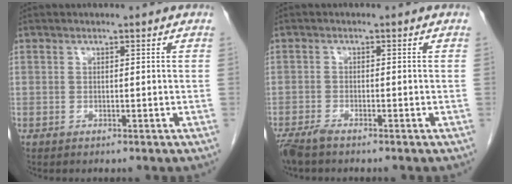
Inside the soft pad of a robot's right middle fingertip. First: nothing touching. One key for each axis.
{"total": 2.9, "fx": -2.4, "fy": 0.4, "fz": 1.6, "tx": -0.032, "ty": -0.007, "tz": -0.045}